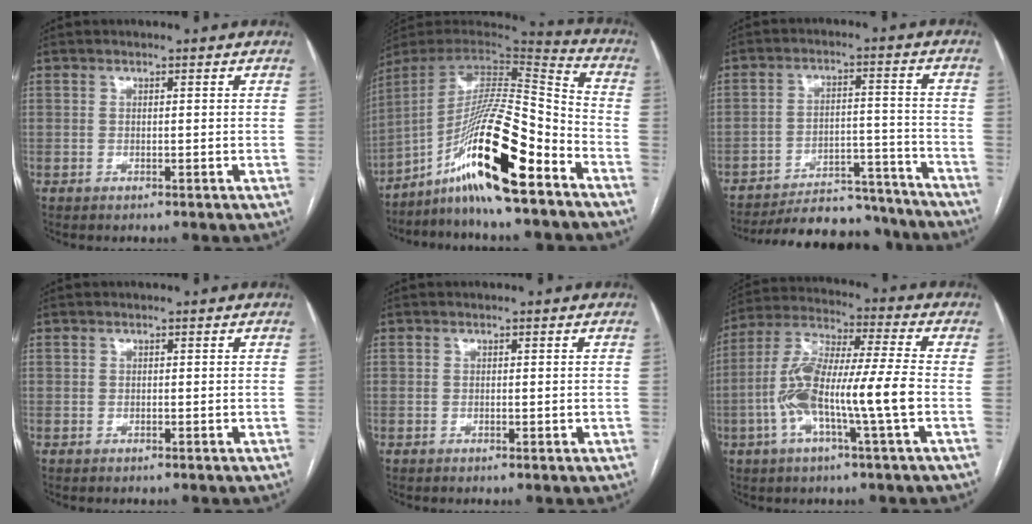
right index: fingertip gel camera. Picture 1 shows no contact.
{"total": 19.3, "force": [-10.8, 1.3, 15.9], "torque": [-0.295, -0.007, -0.193]}
{"total": 20.6, "force": [-19.1, 4.8, 5.8], "torque": [-0.085, 0.010, -0.264]}
{"total": 0.0}
{"total": 0.8, "force": [0.1, 0.6, 0.5], "torque": [-0.006, 0.000, 0.004]}
{"total": 14.3, "force": [-3.3, 0.9, 13.9], "torque": [-0.280, 0.010, -0.067]}